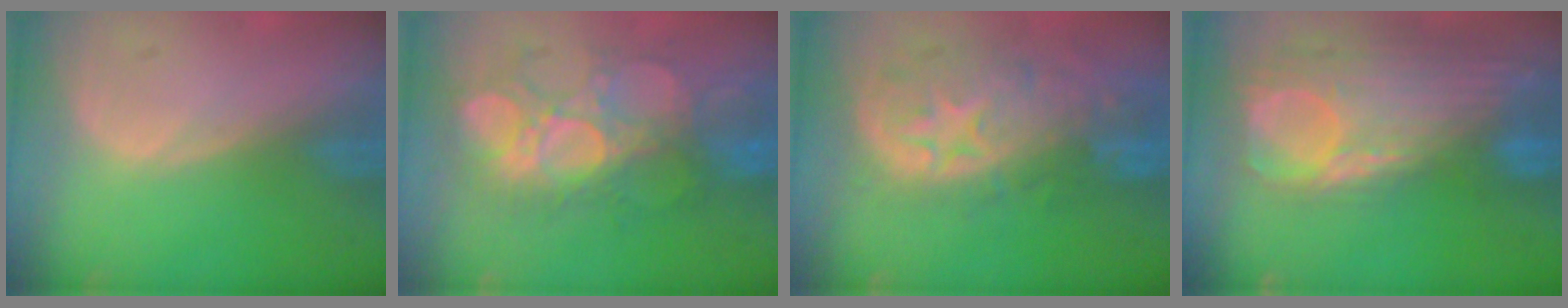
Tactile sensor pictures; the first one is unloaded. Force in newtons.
{"total": 9.6, "press": 9.6, "slide": 0.1}
{"total": 11.0, "press": 9.7, "slide": 5.1}
{"total": 12.7, "press": 10.6, "slide": 6.9}